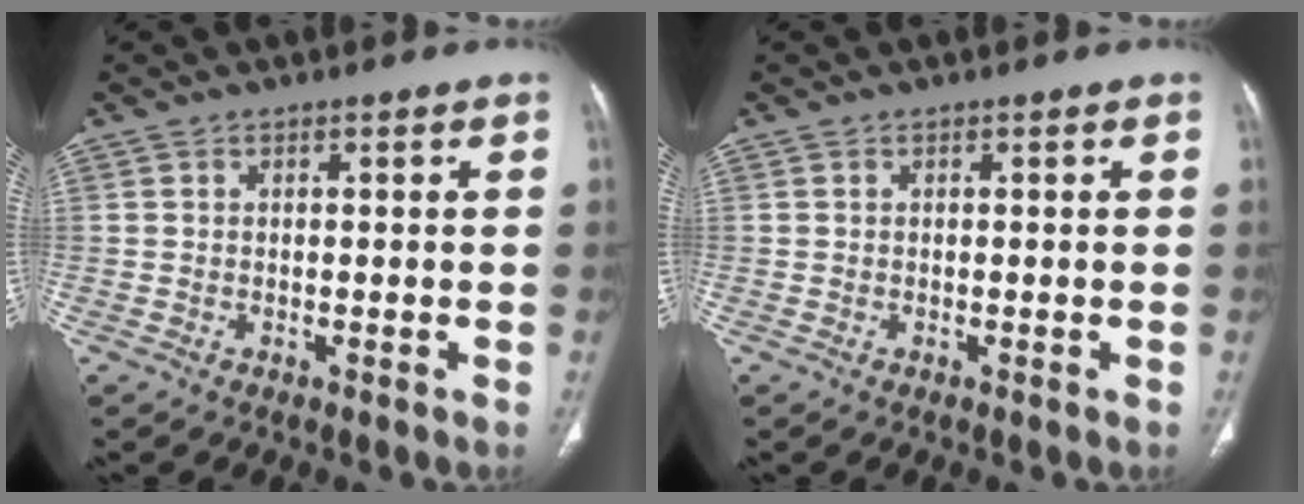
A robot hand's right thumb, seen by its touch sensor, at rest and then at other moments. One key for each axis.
{"total": 0.0}